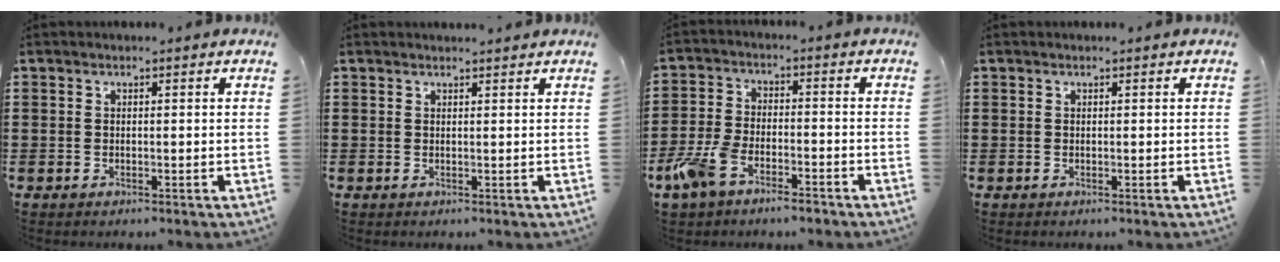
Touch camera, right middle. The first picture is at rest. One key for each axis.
{"total": 0.8, "fx": 0.8, "fy": -0.1, "fz": 0.0, "tx": -0.001, "ty": -0.003, "tz": 0.016}
{"total": 6.6, "fx": -5.0, "fy": 2.3, "fz": 3.8, "tx": -0.102, "ty": -0.003, "tz": -0.101}
{"total": 0.0}